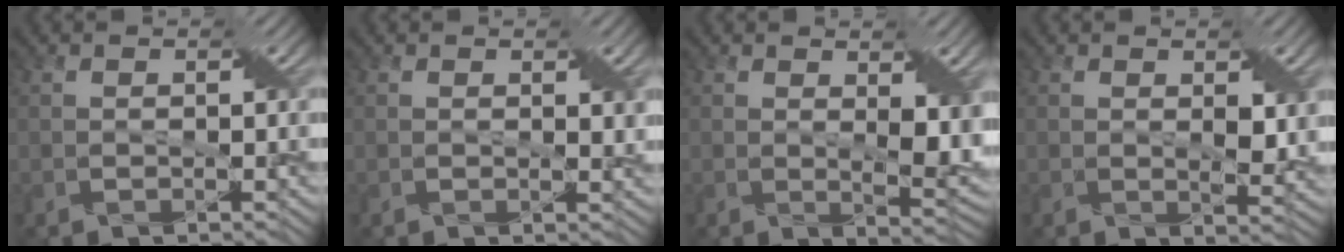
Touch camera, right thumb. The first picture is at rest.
{"total": 1.3, "force": [0.6, 0.4, 1.0], "torque": [-0.016, -0.004, 0.013]}
{"total": 5.3, "force": [1.2, 2.3, 4.6], "torque": [-0.080, -0.012, 0.026]}
{"total": 3.0, "force": [0.8, 1.4, 2.6], "torque": [-0.049, -0.006, 0.018]}